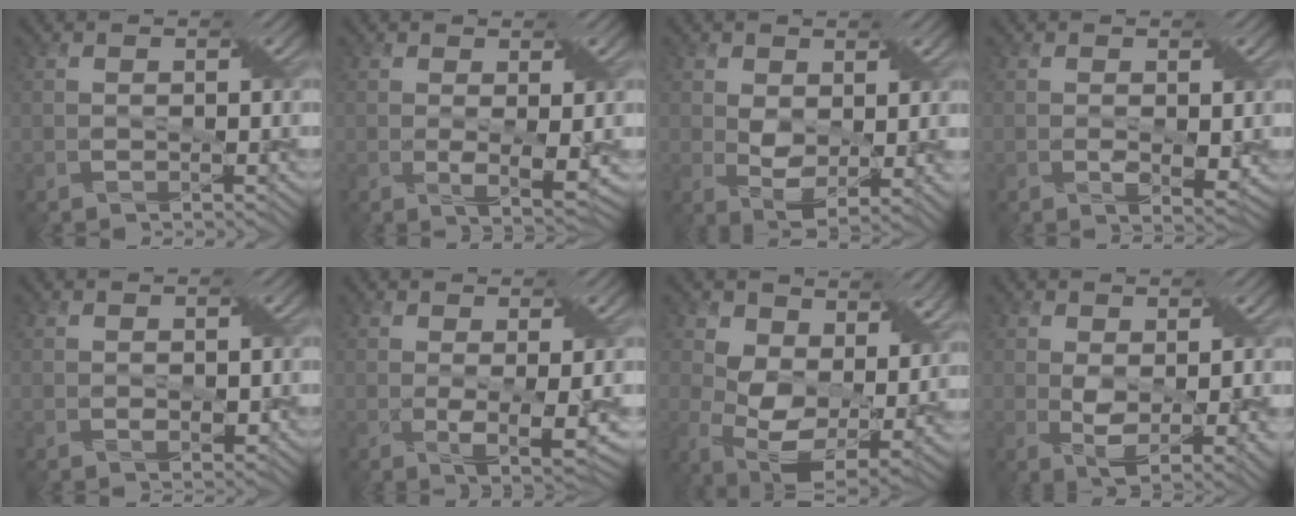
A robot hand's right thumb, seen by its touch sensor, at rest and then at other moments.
{"total": 3.2, "force": [0.3, 0.5, 3.1], "torque": [-0.055, -0.007, 0.011]}
{"total": 4.8, "force": [1.1, 2.8, 3.8], "torque": [-0.069, -0.007, 0.024]}
{"total": 2.9, "force": [0.0, 1.5, 2.5], "torque": [-0.038, -0.011, 0.006]}
{"total": 1.4, "force": [0.0, 0.9, 1.0], "torque": [-0.014, -0.006, 0.004]}
{"total": 4.2, "force": [0.0, 0.7, 4.1], "torque": [-0.071, -0.011, 0.009]}
{"total": 11.6, "force": [4.0, 7.2, 8.2], "torque": [-0.179, -0.019, 0.080]}
{"total": 5.5, "force": [-0.1, 2.5, 4.9], "torque": [-0.086, -0.011, 0.010]}